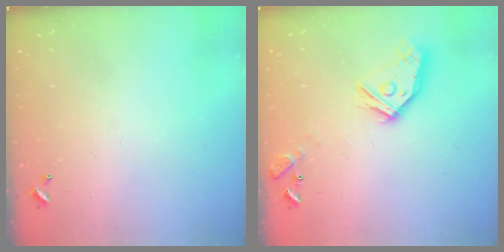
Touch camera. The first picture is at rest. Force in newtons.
{"total": 14.1, "press": 14.1, "slide": 1.1}